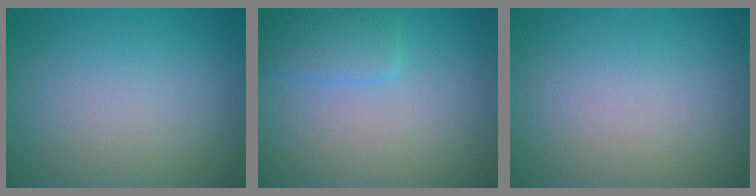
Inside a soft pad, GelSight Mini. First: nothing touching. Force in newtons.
{"total": 2.4, "press": 2.4, "slide": 0.1}
{"total": 0.0}